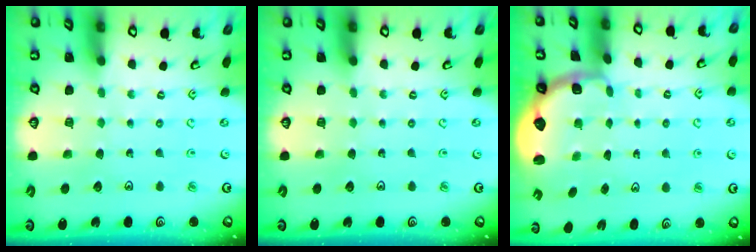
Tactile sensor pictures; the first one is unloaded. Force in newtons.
{"total": 0.0}
{"total": 2.8, "press": 1.7, "slide": 2.2}